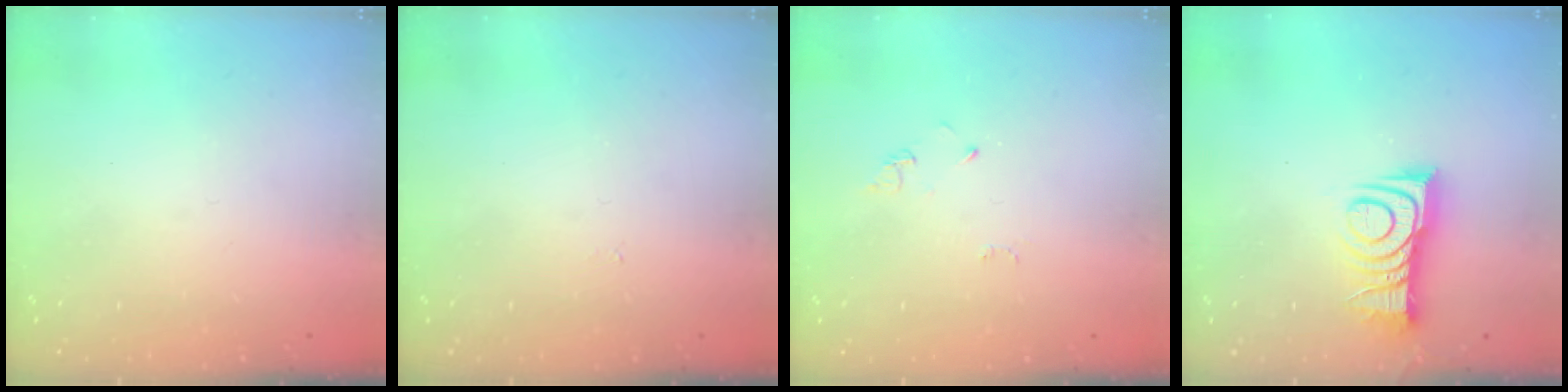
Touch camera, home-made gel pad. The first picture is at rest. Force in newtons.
{"total": 3.1, "press": 3.1, "slide": 0.4}
{"total": 2.6, "press": 2.6, "slide": 0.4}
{"total": 10.7, "press": 10.6, "slide": 0.4}